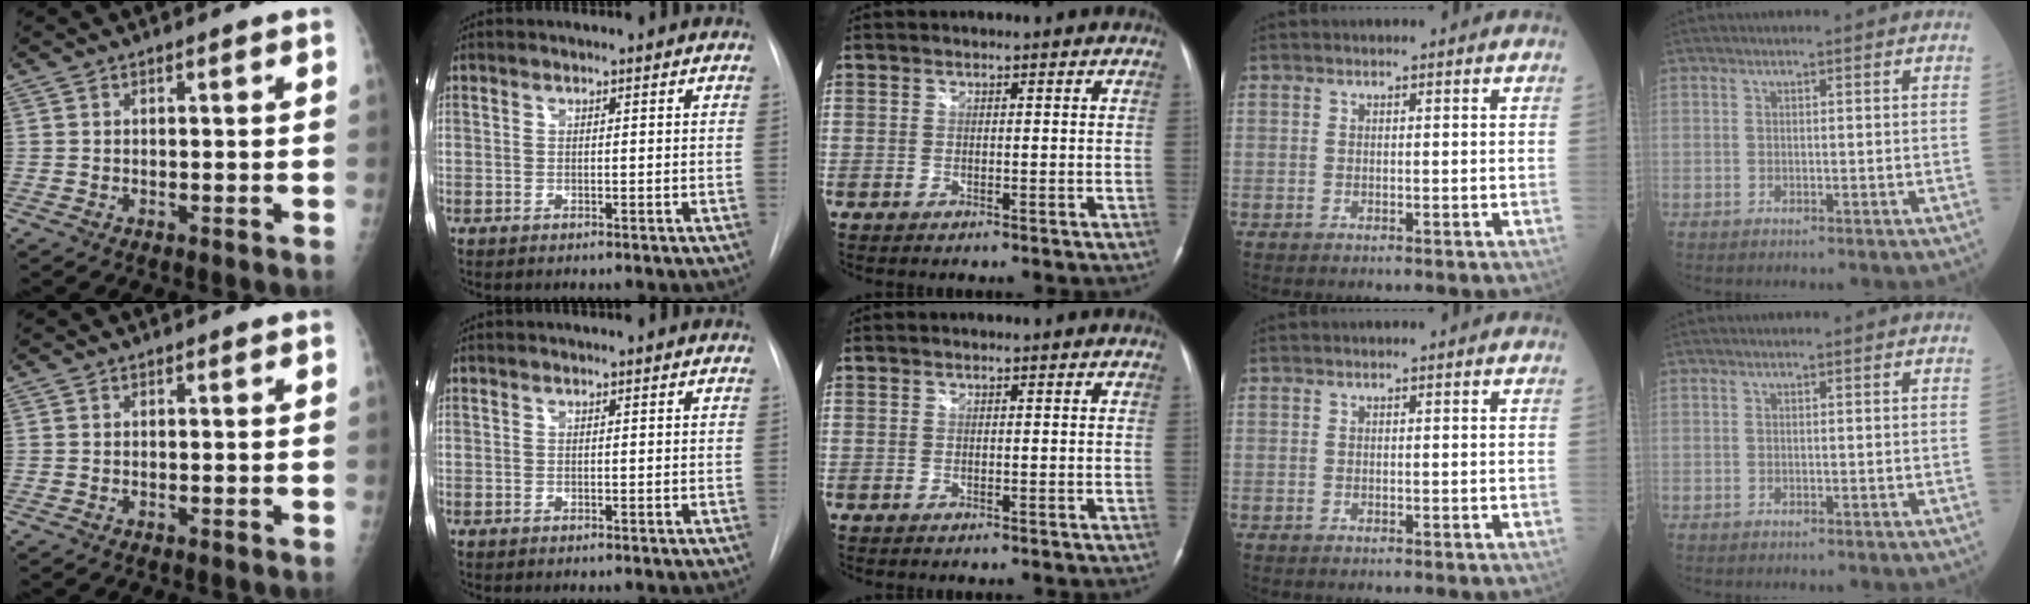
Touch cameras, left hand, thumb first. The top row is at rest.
{}